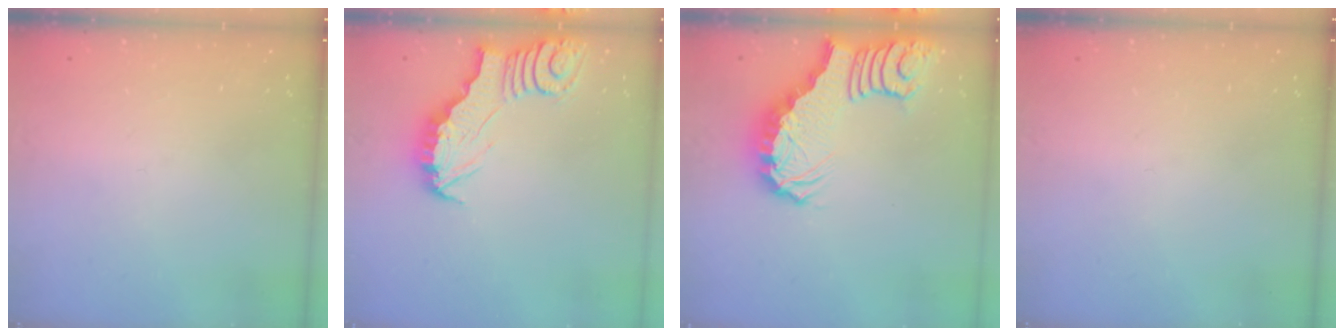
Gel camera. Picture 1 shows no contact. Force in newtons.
{"total": 3.3, "press": 3.3, "slide": 0.3}
{"total": 3.3, "press": 3.3, "slide": 0.8}
{"total": 0.0}